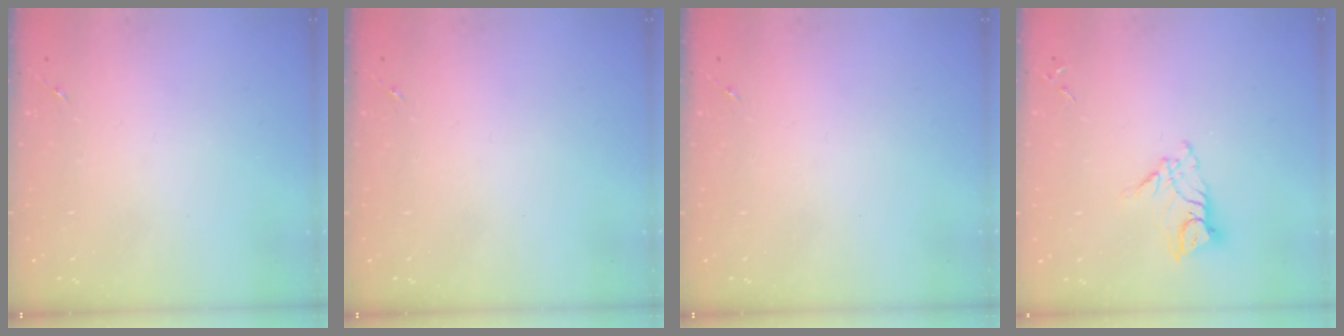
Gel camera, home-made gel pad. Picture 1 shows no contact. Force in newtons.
{"total": 0.0}
{"total": 0.0}
{"total": 9.7, "press": 9.6, "slide": 0.9}